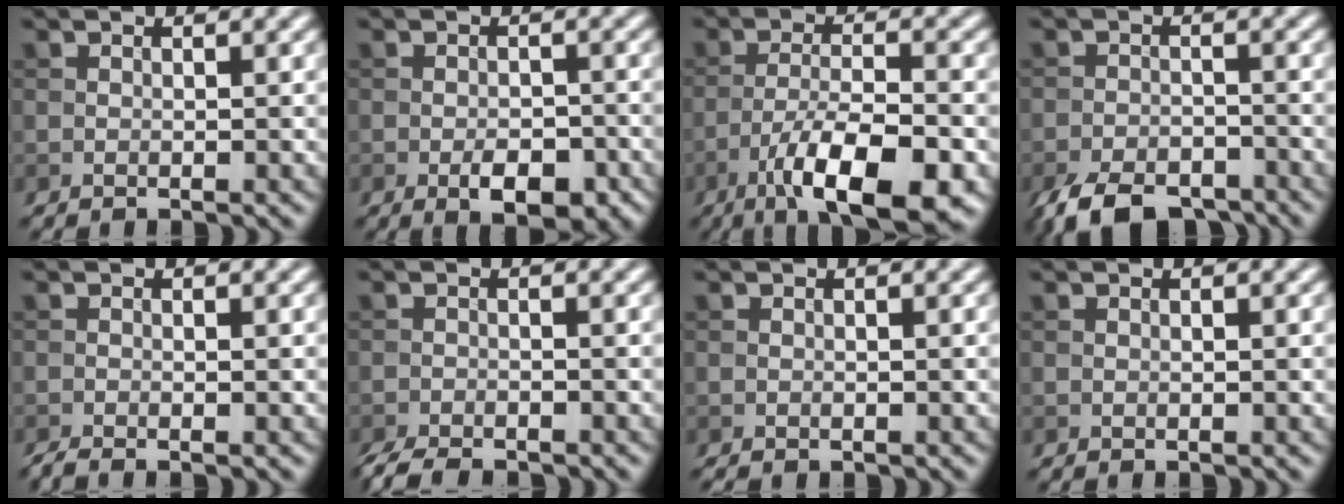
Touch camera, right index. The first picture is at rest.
{"total": 4.1, "force": [-1.9, 1.9, 3.1], "torque": [-0.046, -0.004, -0.027]}
{"total": 9.8, "force": [-5.5, 2.8, 7.6], "torque": [-0.127, -0.002, -0.092]}
{"total": 6.7, "force": [-5.2, 2.7, 3.2], "torque": [-0.047, -0.014, -0.094]}
{"total": 1.3, "force": [-1.0, 0.1, 0.7], "torque": [-0.013, -0.005, -0.023]}
{"total": 3.7, "force": [-3.3, 0.8, 1.5], "torque": [-0.028, -0.012, -0.063]}
{"total": 0.5, "force": [-0.4, 0.1, 0.3], "torque": [-0.006, -0.001, -0.006]}
{"total": 0.0}